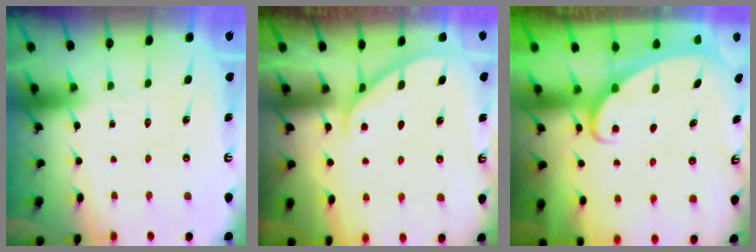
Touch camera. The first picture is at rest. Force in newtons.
{"total": 1.8, "press": 1.7, "slide": 0.3}
{"total": 1.9, "press": 1.9, "slide": 0.3}